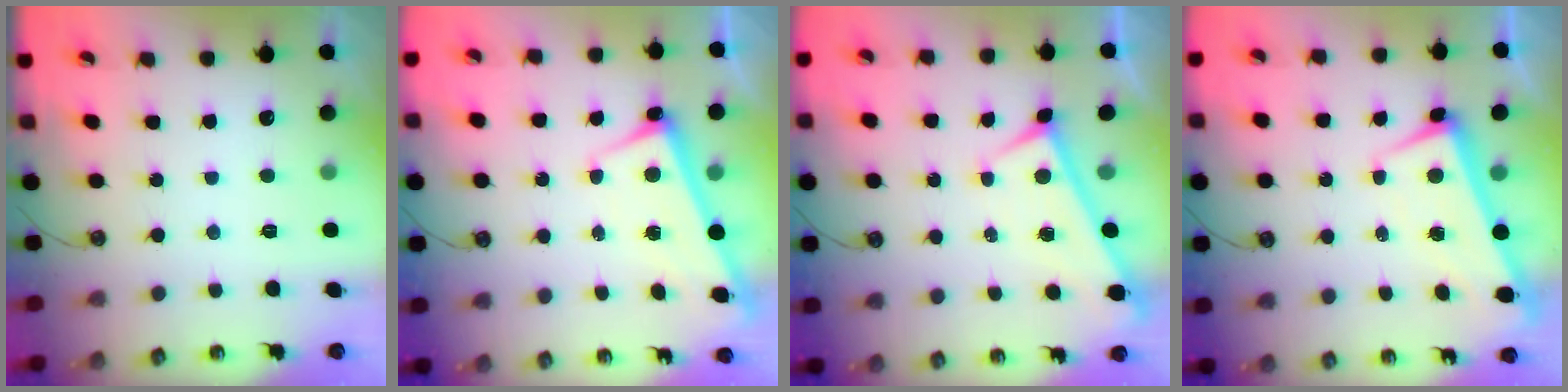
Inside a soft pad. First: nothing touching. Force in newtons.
{"total": 2.8, "press": 2.7, "slide": 0.4}
{"total": 0.0}
{"total": 1.6, "press": 0.6, "slide": 1.4}